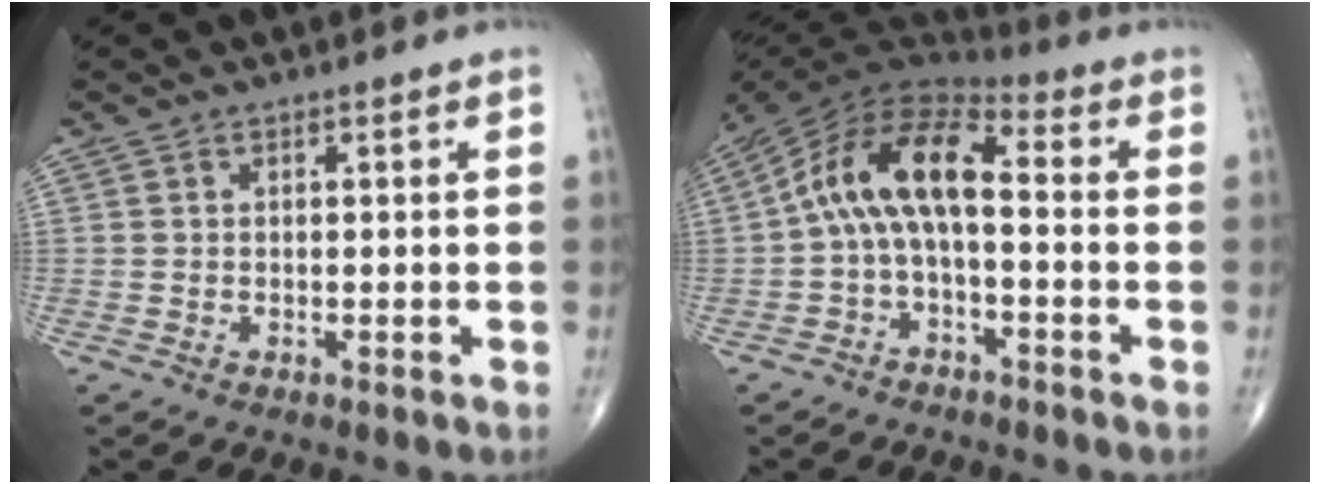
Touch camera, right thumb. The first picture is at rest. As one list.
[{"total": 13.1, "force": [-0.4, 6.3, 11.5], "torque": [-0.204, 0.048, -0.021]}]